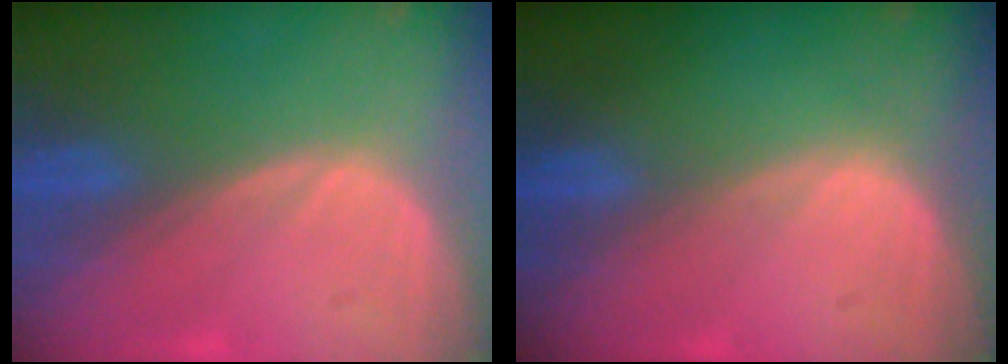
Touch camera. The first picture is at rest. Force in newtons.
{"total": 0.0}